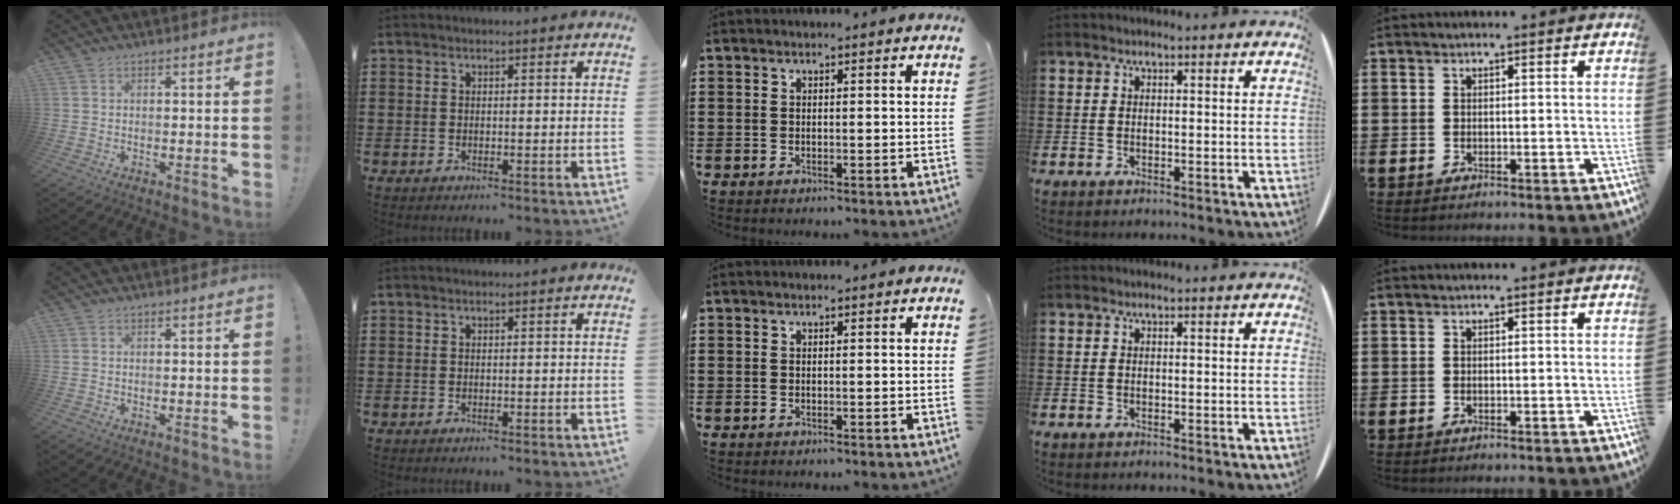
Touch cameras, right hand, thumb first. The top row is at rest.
{}